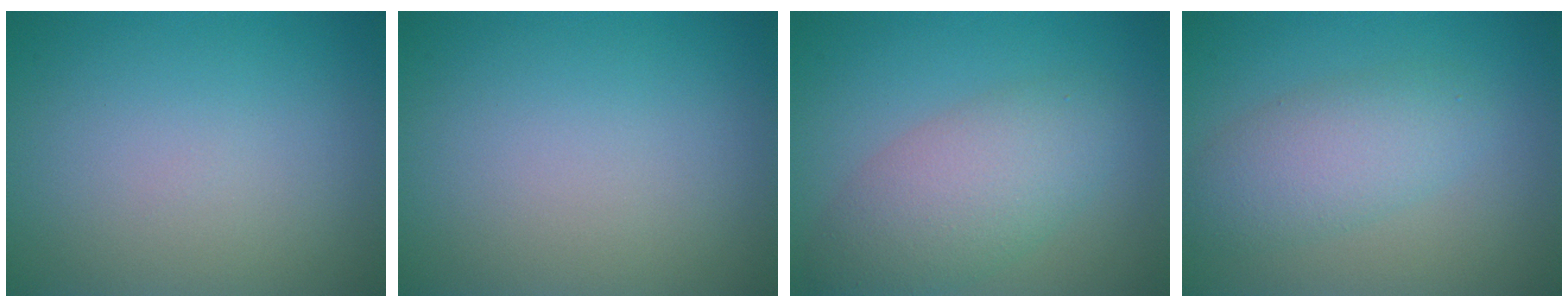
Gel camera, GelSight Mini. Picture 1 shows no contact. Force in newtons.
{"total": 0.0}
{"total": 4.4, "press": 4.4, "slide": 0.2}
{"total": 4.0, "press": 4.0, "slide": 0.1}